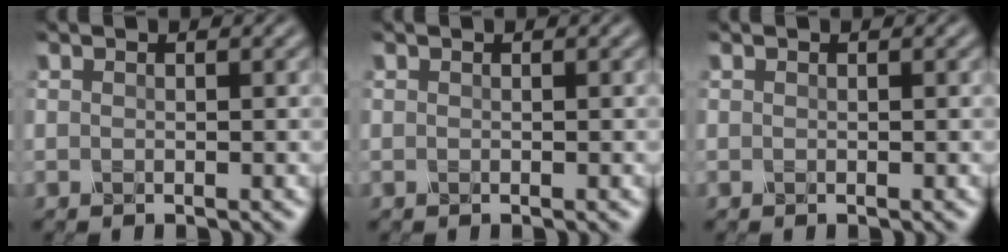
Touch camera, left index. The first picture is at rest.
{"total": 0.0}
{"total": 0.0}